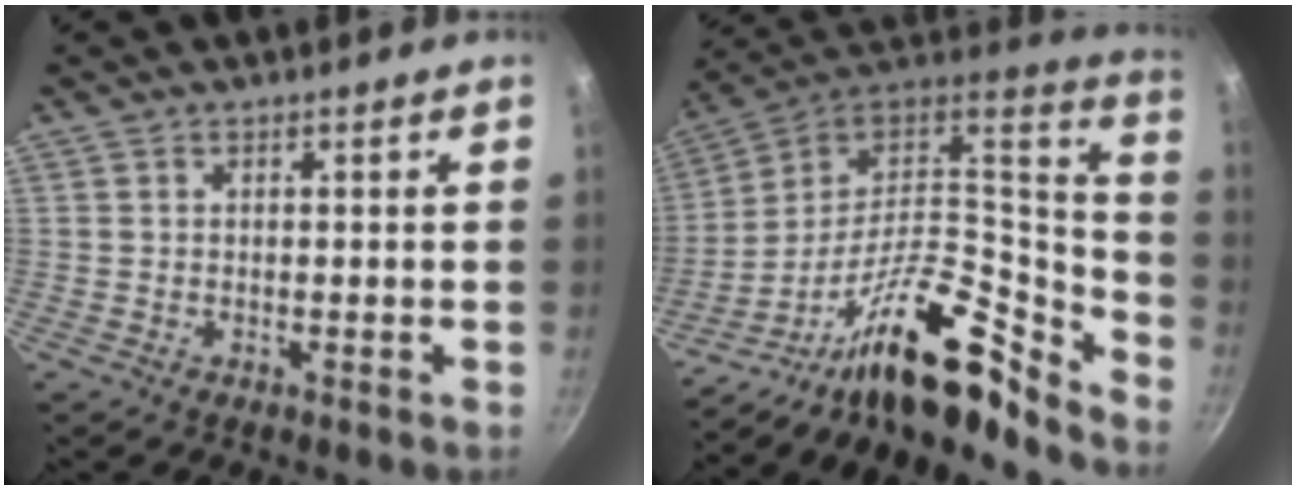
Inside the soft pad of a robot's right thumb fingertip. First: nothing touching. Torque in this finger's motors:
{"motor_torque": [3.38, 0.55, 0.83, -1.94, 0.14]}